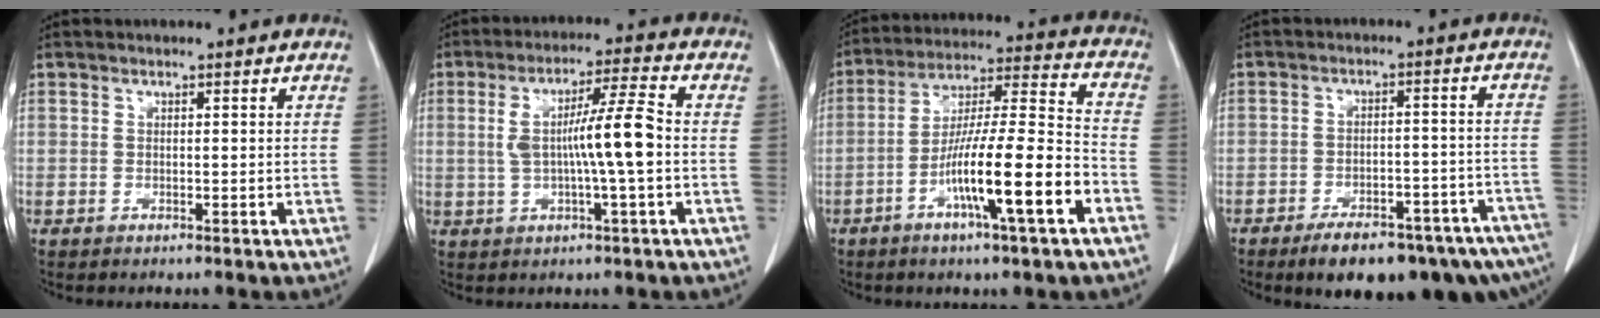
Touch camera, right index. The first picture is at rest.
{"total": 9.4, "force": [-0.3, 0.0, 9.4], "torque": [-0.171, 0.014, -0.007]}
{"total": 16.2, "force": [-6.7, 0.5, 14.8], "torque": [-0.260, -0.004, -0.115]}
{"total": 17.8, "force": [-13.7, 4.6, 10.3], "torque": [-0.079, 0.021, -0.177]}